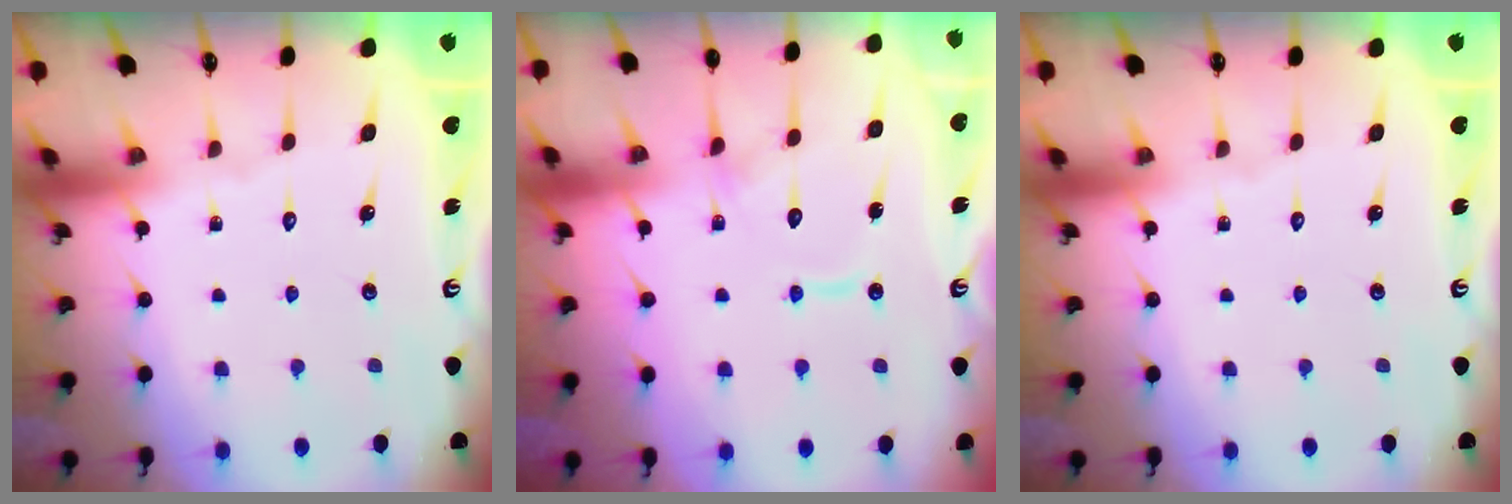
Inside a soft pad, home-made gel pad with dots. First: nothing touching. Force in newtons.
{"total": 11.4, "press": 11.4, "slide": 1.1}
{"total": 0.0}